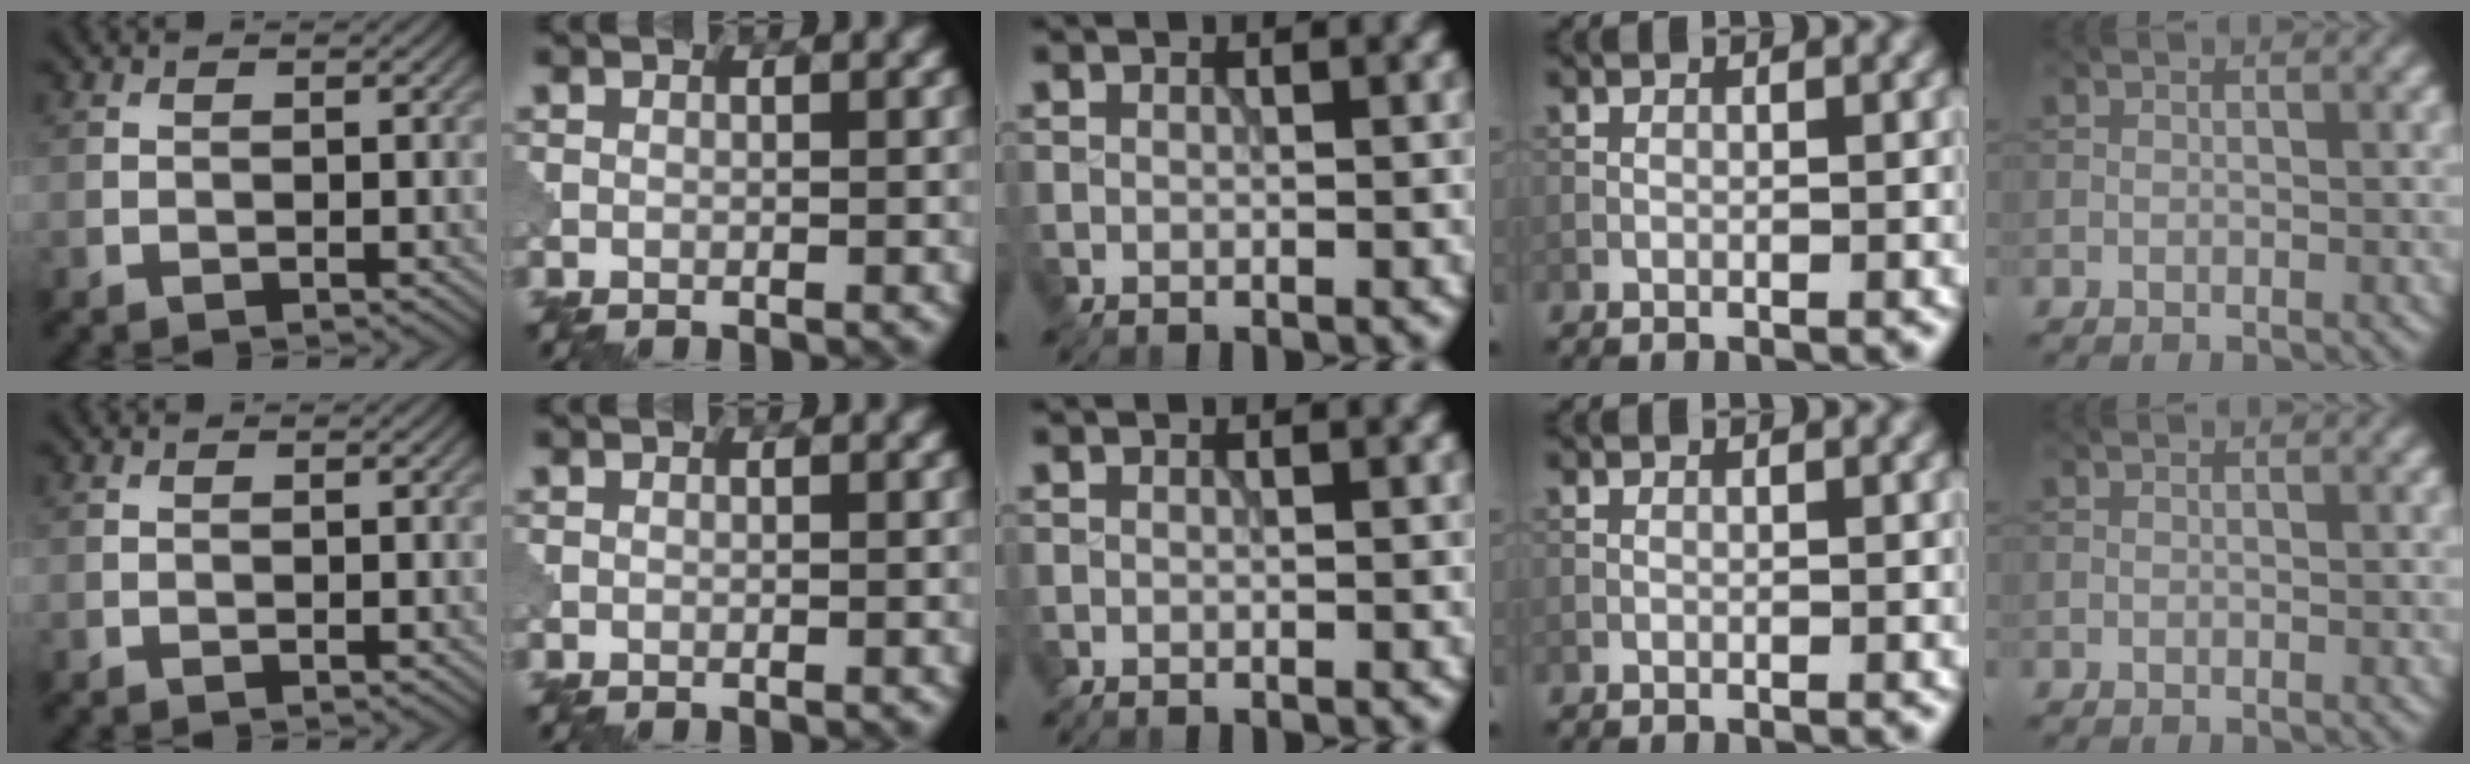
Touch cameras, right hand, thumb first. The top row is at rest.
{}